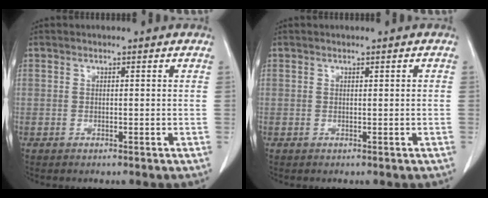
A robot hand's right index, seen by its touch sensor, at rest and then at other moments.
{"total": 0.0}